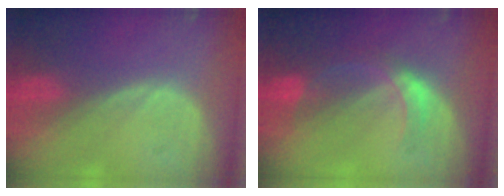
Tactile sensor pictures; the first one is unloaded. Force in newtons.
{"total": 5.3, "press": 4.8, "slide": 2.2}